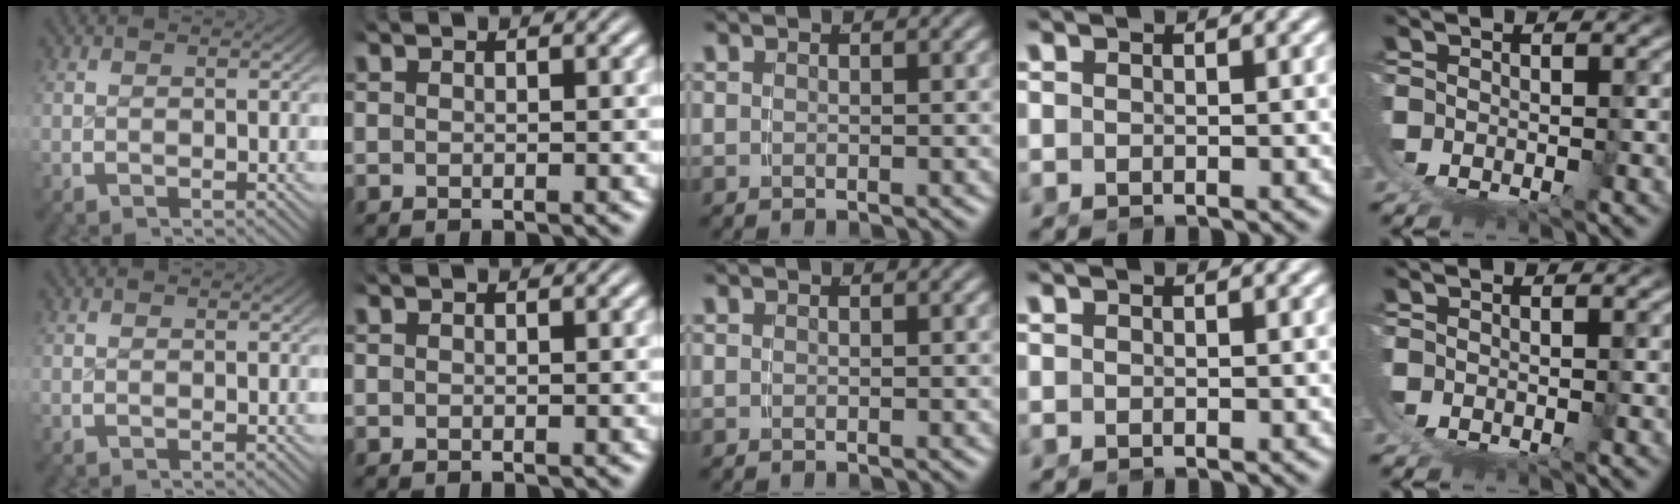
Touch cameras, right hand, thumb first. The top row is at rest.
{}